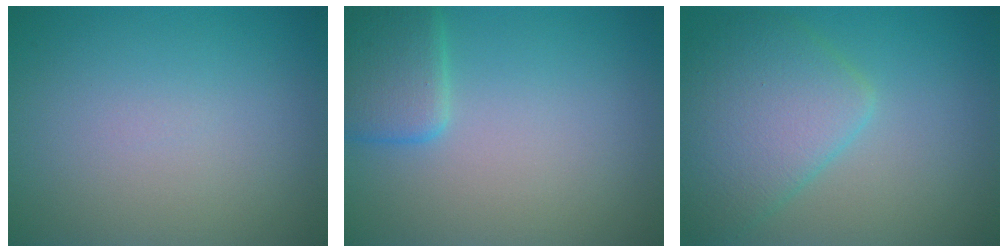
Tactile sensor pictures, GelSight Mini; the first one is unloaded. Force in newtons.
{"total": 3.3, "press": 3.3, "slide": 0.2}
{"total": 5.6, "press": 5.6, "slide": 0.3}